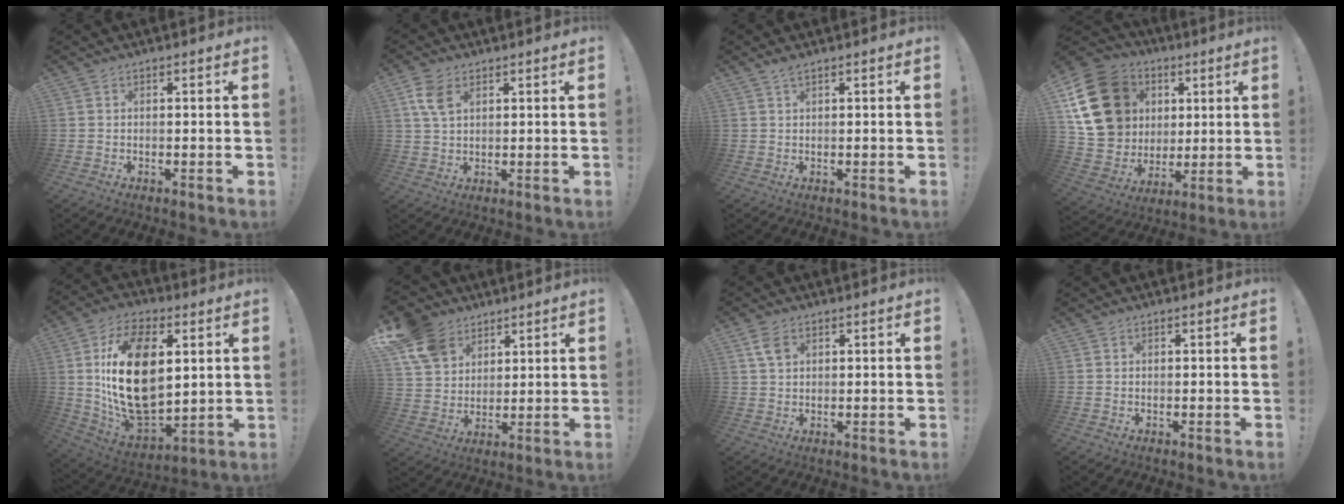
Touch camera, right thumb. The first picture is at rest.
{"total": 6.4, "force": [2.8, 3.8, 4.3], "torque": [-0.084, -0.006, 0.053]}
{"total": 1.4, "force": [1.1, 0.1, 0.9], "torque": [-0.020, 0.000, 0.020]}
{"total": 21.6, "force": [6.1, 17.8, 10.6], "torque": [-0.173, -0.015, 0.146]}
{"total": 25.4, "force": [4.5, 15.7, 19.4], "torque": [-0.368, -0.023, 0.086]}
{"total": 12.9, "force": [7.6, 9.2, 4.8], "torque": [-0.085, -0.044, 0.152]}
{"total": 4.3, "force": [1.9, 2.7, 2.7], "torque": [-0.046, 0.000, 0.036]}
{"total": 0.0}